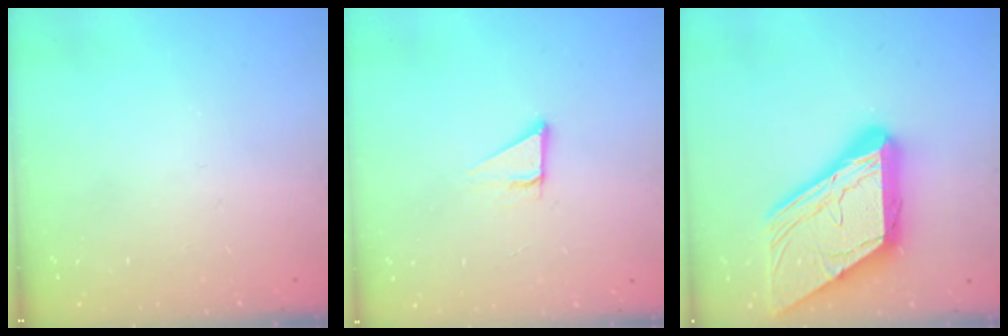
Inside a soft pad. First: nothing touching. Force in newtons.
{"total": 2.9, "press": 2.9, "slide": 0.2}
{"total": 23.0, "press": 22.9, "slide": 2.4}